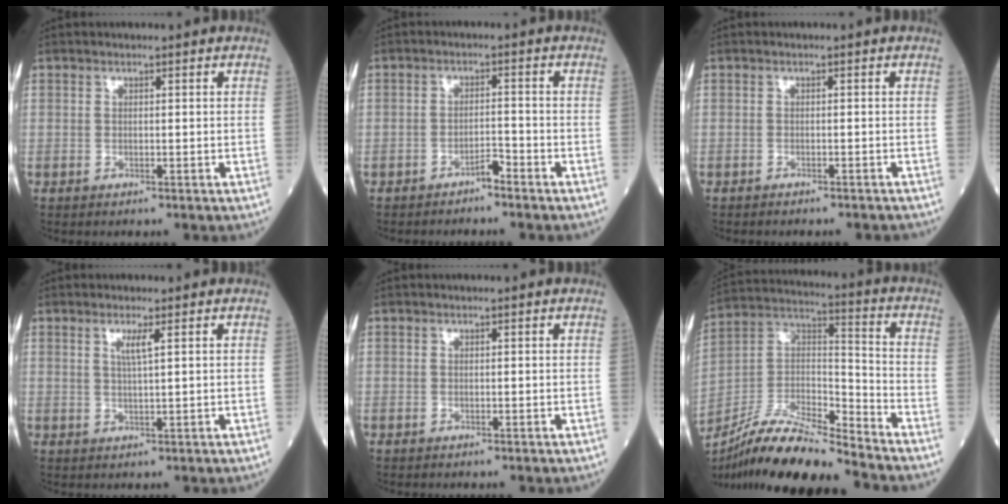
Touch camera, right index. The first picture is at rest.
{"total": 2.1, "force": [-1.9, 0.4, 0.9], "torque": [-0.009, 0.003, -0.033]}
{"total": 5.1, "force": [-4.7, 1.2, 1.6], "torque": [-0.018, -0.005, -0.053]}
{"total": 2.2, "force": [1.0, -0.3, 2.0], "torque": [-0.041, -0.003, 0.019]}
{"total": 0.0}
{"total": 16.7, "force": [-14.8, 0.9, 7.7], "torque": [-0.145, 0.013, -0.272]}